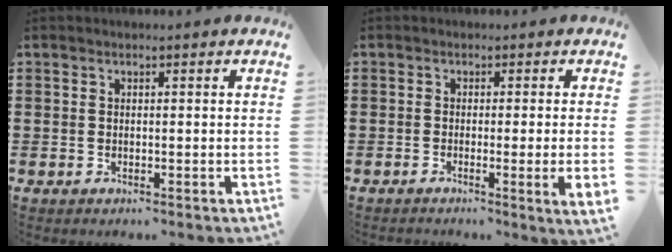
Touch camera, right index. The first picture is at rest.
{"total": 1.8, "force": [-0.4, -0.4, 1.7], "torque": [-0.030, -0.010, -0.007]}